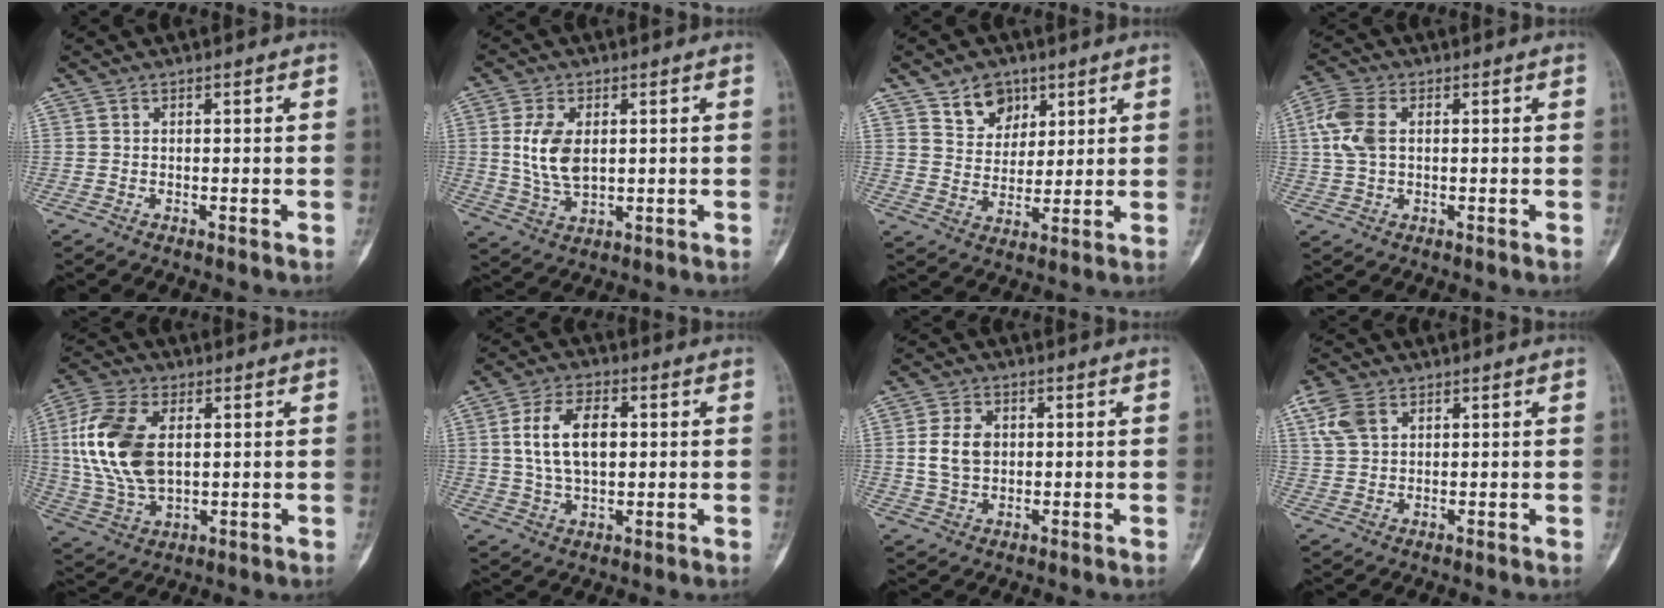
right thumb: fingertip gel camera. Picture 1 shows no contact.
{"total": 8.3, "force": [1.1, 4.8, 6.7], "torque": [-0.130, -0.009, 0.027]}
{"total": 7.8, "force": [4.6, 5.6, 2.7], "torque": [-0.014, -0.026, 0.085]}
{"total": 7.1, "force": [1.0, 4.4, 5.5], "torque": [-0.135, 0.014, 0.016]}
{"total": 16.3, "force": [2.4, 9.6, 13.0], "torque": [-0.271, -0.001, 0.049]}
{"total": 10.9, "force": [1.6, 6.3, 8.7], "torque": [-0.147, 0.004, 0.032]}
{"total": 6.4, "force": [0.6, 4.7, 4.3], "torque": [-0.073, 0.002, 0.014]}
{"total": 7.0, "force": [3.1, 4.7, 4.1], "torque": [-0.084, 0.003, 0.062]}